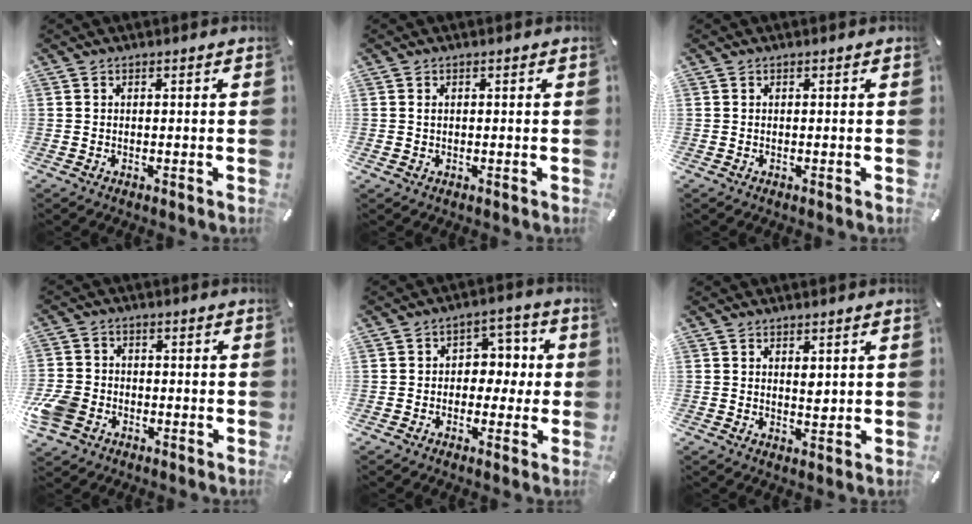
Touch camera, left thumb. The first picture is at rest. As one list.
[{"total": 0.7, "force": [0.1, 0.5, 0.4], "torque": [-0.009, 0.001, 0.001]}, {"total": 0.0}, {"total": 7.4, "force": [-3.2, 5.8, 3.4], "torque": [-0.083, 0.017, -0.060]}, {"total": 6.2, "force": [-0.8, 5.3, 3.1], "torque": [-0.034, 0.006, -0.022]}, {"total": 2.4, "force": [1.2, 1.3, 1.6], "torque": [-0.018, -0.005, 0.018]}]